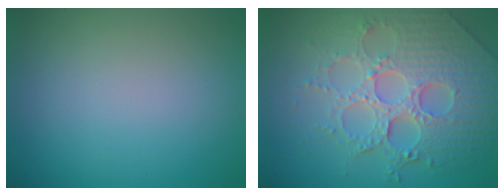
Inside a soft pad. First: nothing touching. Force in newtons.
{"total": 8.1, "press": 5.9, "slide": 5.5}